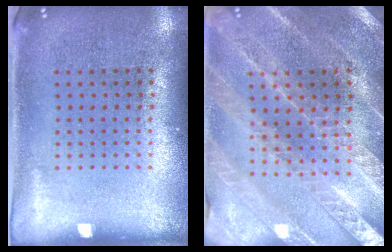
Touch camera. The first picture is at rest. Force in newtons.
{"total": 2.3, "press": 2.3, "slide": 0.3}